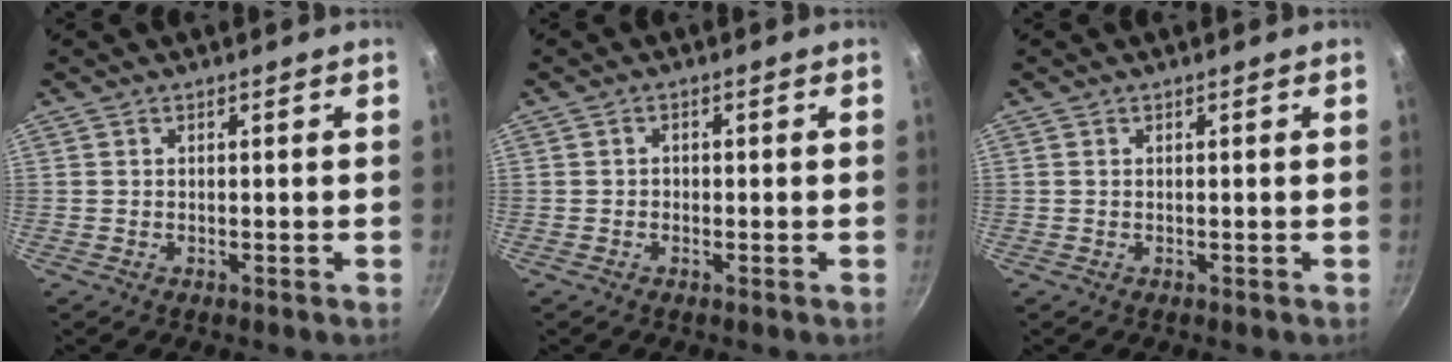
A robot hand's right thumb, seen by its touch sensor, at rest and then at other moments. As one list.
[{"total": 0.9, "force": [-0.4, 0.8, 0.3], "torque": [-0.004, 0.003, -0.009]}, {"total": 0.0}]